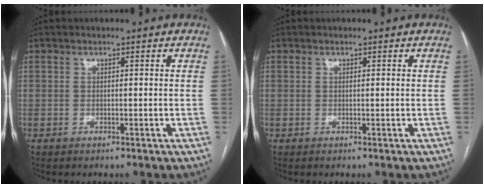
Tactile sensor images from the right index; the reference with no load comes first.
{"total": 0.0}